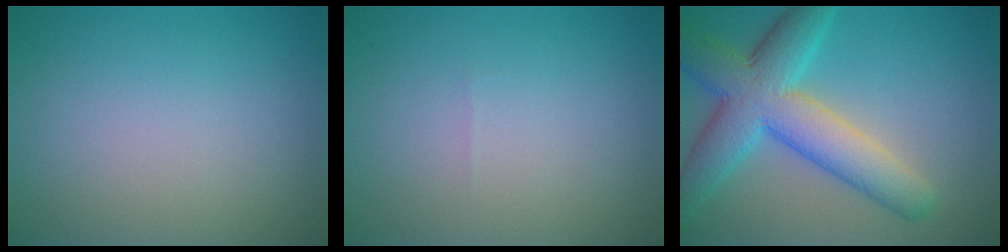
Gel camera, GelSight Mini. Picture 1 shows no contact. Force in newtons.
{"total": 0.0}
{"total": 8.5, "press": 8.5, "slide": 0.2}